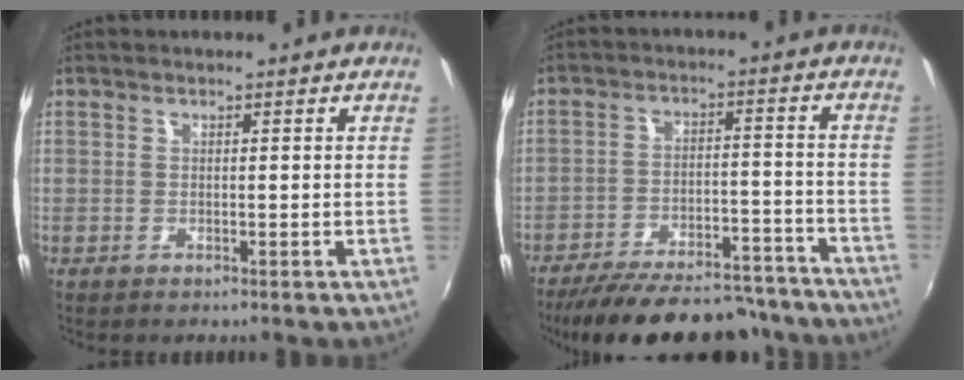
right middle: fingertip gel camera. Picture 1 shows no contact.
{"total": 23.3, "force": [-20.4, 6.6, 9.2], "torque": [-0.171, 0.004, -0.268]}